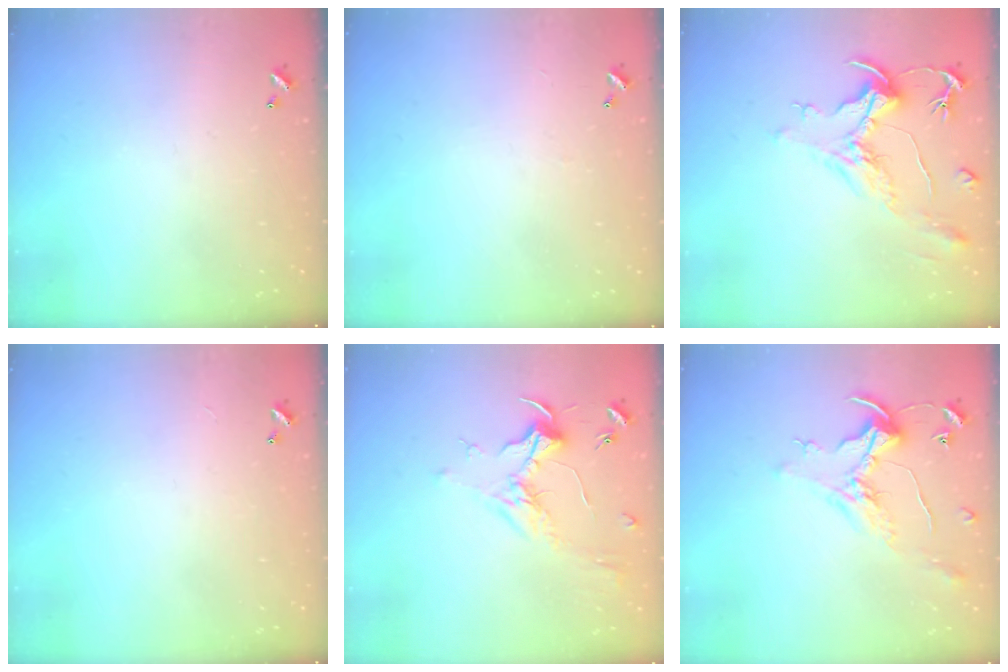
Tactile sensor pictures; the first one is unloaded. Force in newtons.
{"total": 2.6, "press": 2.6, "slide": 0.4}
{"total": 2.2, "press": 1.7, "slide": 1.3}
{"total": 2.6, "press": 2.6, "slide": 0.3}
{"total": 1.8, "press": 1.6, "slide": 0.7}
{"total": 0.8, "press": 0.0, "slide": 0.8}